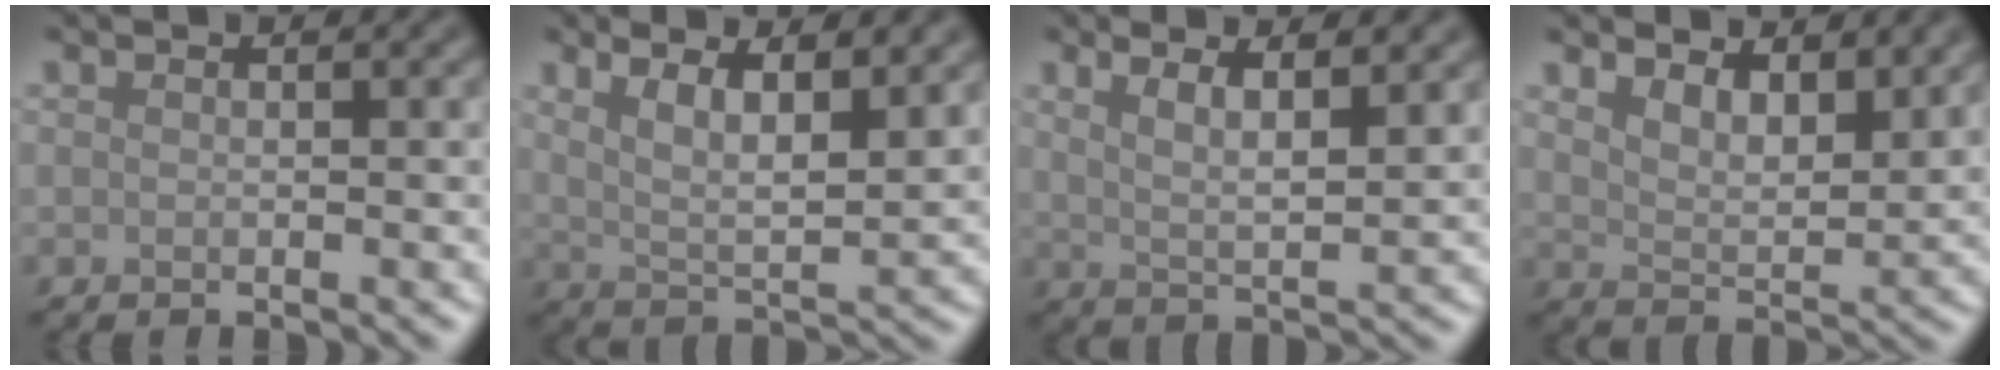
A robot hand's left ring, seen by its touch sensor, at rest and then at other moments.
{"total": 5.9, "force": [3.1, 1.9, 4.6], "torque": [-0.084, -0.005, 0.056]}
{"total": 4.6, "force": [2.8, 1.4, 3.4], "torque": [-0.054, 0.005, 0.038]}
{"total": 5.0, "force": [3.8, 1.9, 2.8], "torque": [-0.053, -0.003, 0.057]}